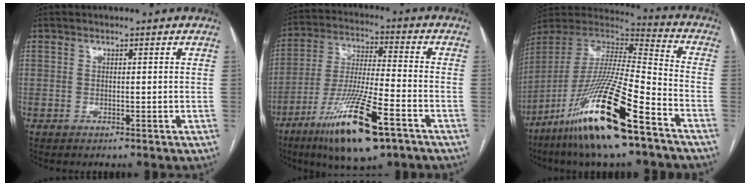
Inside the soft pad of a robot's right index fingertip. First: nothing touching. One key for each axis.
{"total": 16.5, "fx": -9.3, "fy": 2.2, "fz": 13.5, "tx": -0.267, "ty": -0.034, "tz": -0.163}
{"total": 23.4, "fx": -13.9, "fy": 2.1, "fz": 18.7, "tx": -0.384, "ty": -0.046, "tz": -0.262}